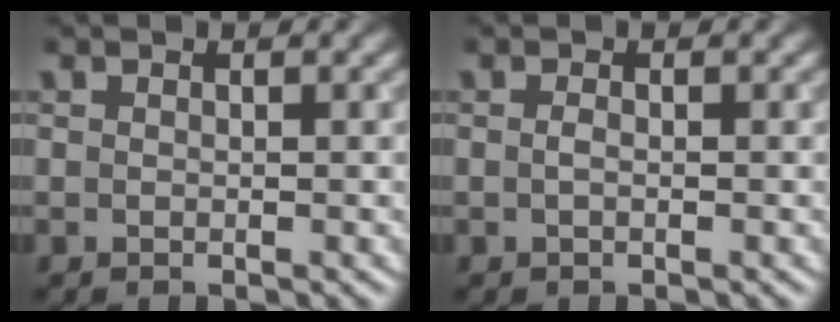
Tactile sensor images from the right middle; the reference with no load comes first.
{"total": 0.6, "force": [-0.1, 0.2, 0.5], "torque": [-0.014, 0.000, -0.003]}